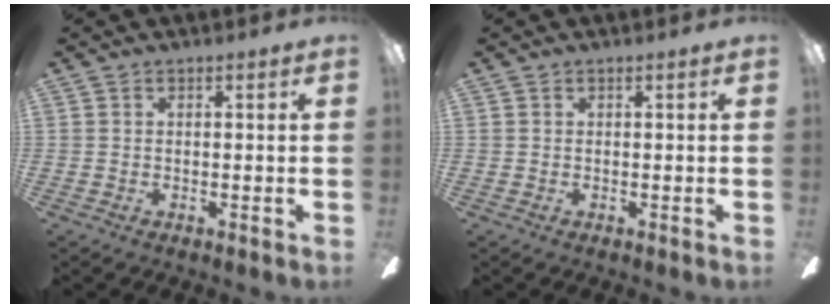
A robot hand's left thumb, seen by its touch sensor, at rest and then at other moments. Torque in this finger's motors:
{"motor_torque": [0.00, 0.00, 0.01, -0.01, 0.00]}